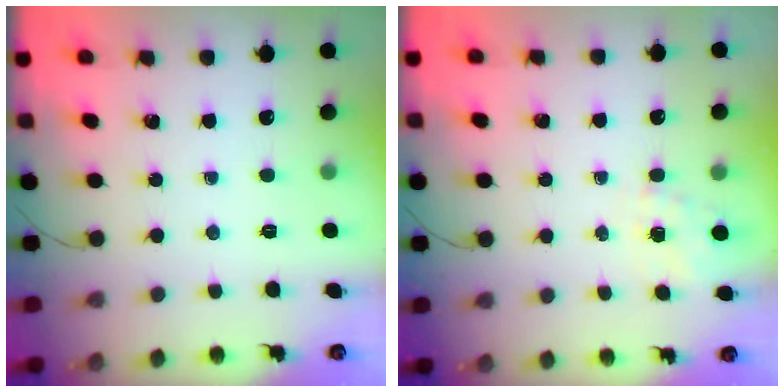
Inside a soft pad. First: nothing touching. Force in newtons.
{"total": 1.4, "press": 0.8, "slide": 1.1}